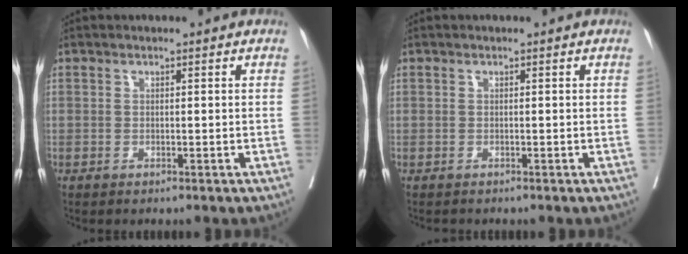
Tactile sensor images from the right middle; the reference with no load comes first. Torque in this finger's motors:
{"motor_torque": [-0.81, 0.08, -0.39, -0.12]}